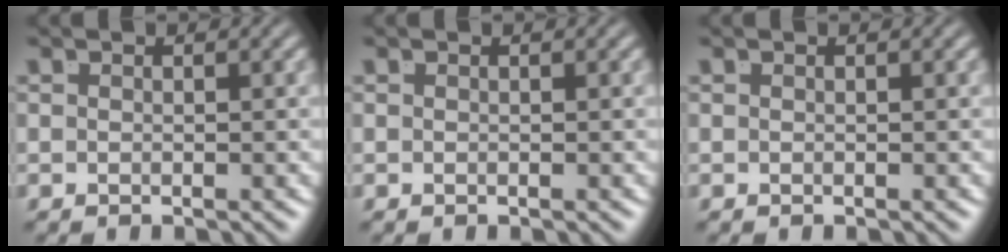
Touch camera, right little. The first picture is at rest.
{"total": 0.0}
{"total": 0.0}